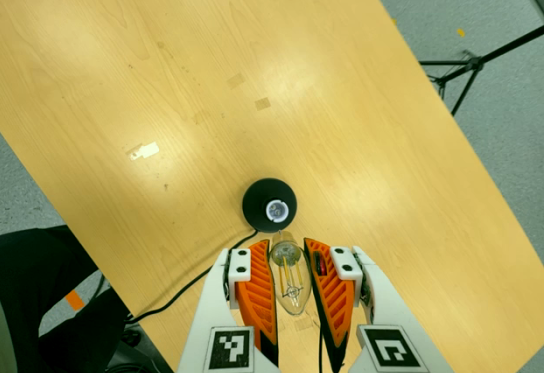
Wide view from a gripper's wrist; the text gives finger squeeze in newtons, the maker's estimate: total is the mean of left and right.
{"total": 23.1, "left": 24.0, "right": 22.2}